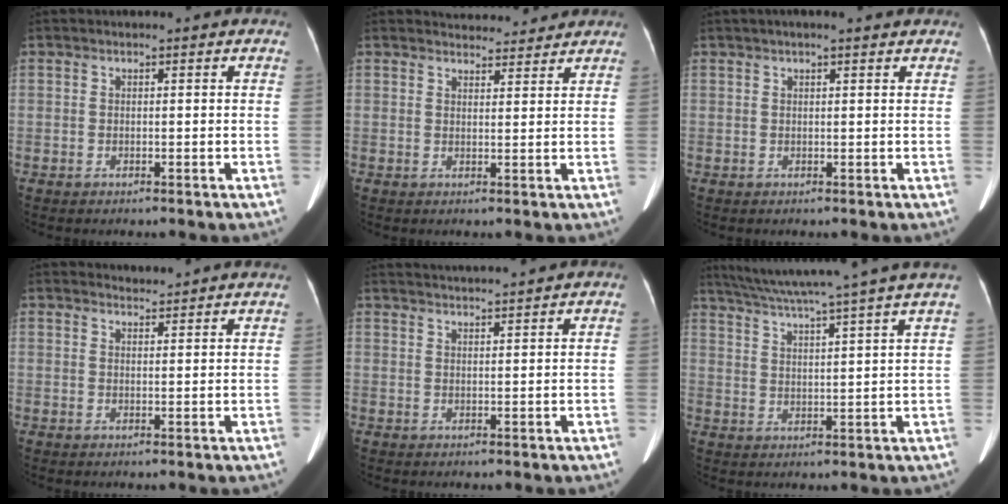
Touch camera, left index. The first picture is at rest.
{"total": 5.1, "force": [4.8, 1.6, 0.1], "torque": [0.002, 0.005, 0.055]}
{"total": 3.9, "force": [3.0, 0.6, 2.3], "torque": [-0.033, 0.023, 0.041]}
{"total": 2.9, "force": [2.8, -0.1, -0.3], "torque": [-0.003, 0.005, 0.036]}
{"total": 5.5, "force": [5.3, -0.6, 1.1], "torque": [-0.019, 0.018, 0.077]}
{"total": 16.7, "force": [14.2, -2.1, 8.6], "torque": [-0.154, -0.003, 0.199]}